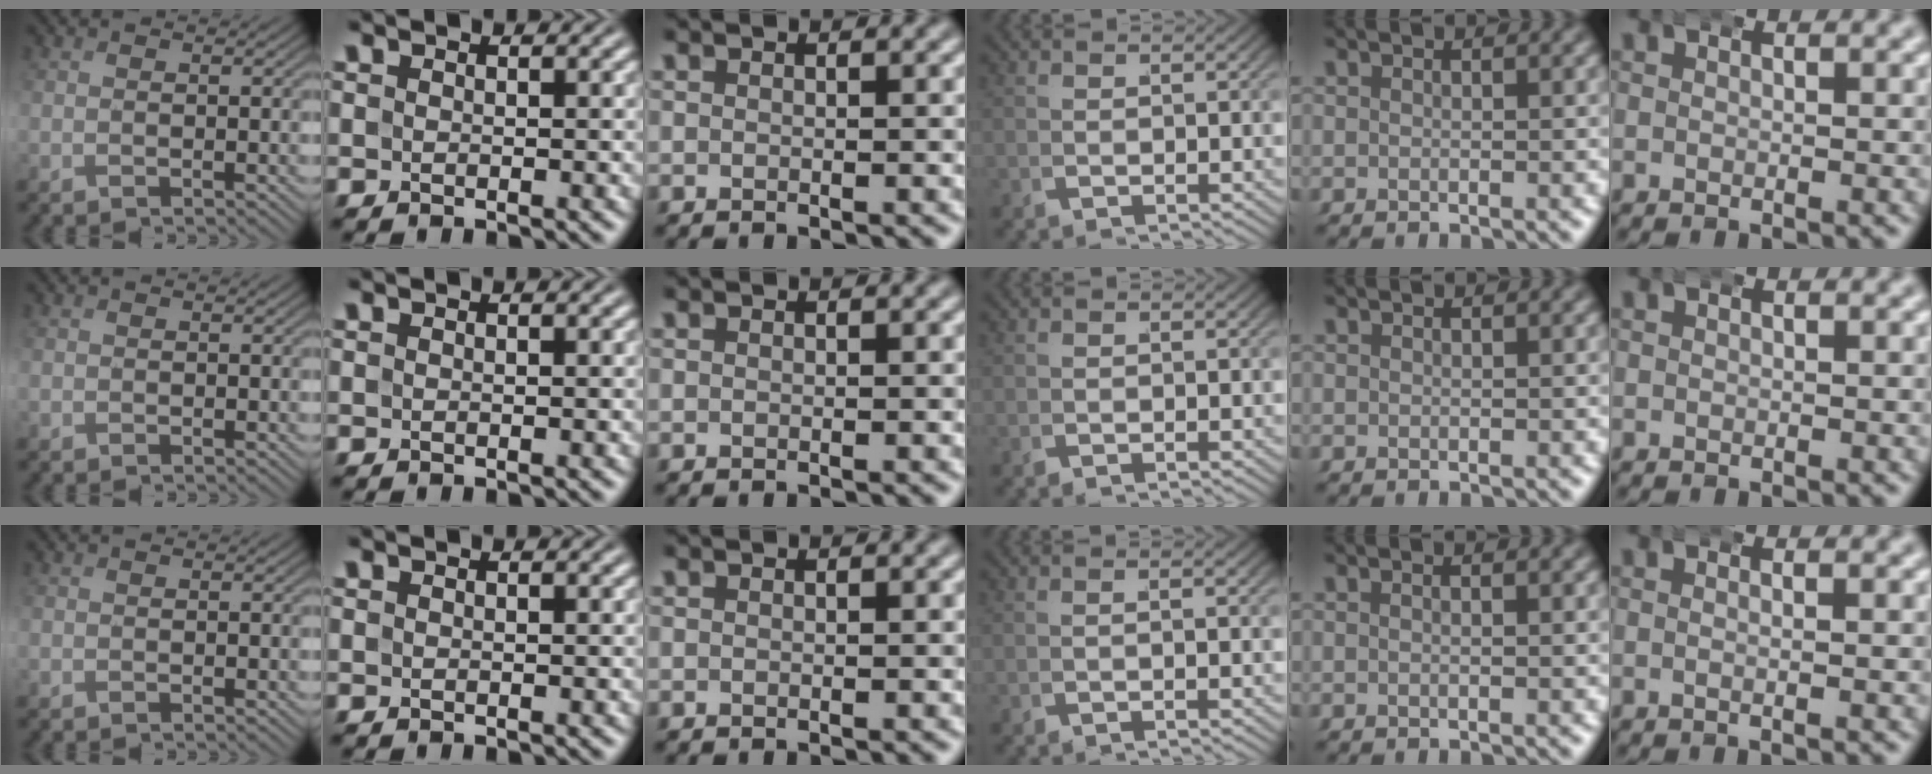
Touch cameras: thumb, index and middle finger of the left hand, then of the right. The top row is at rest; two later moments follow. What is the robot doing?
{"motion": "wrap", "object": "bandana"}